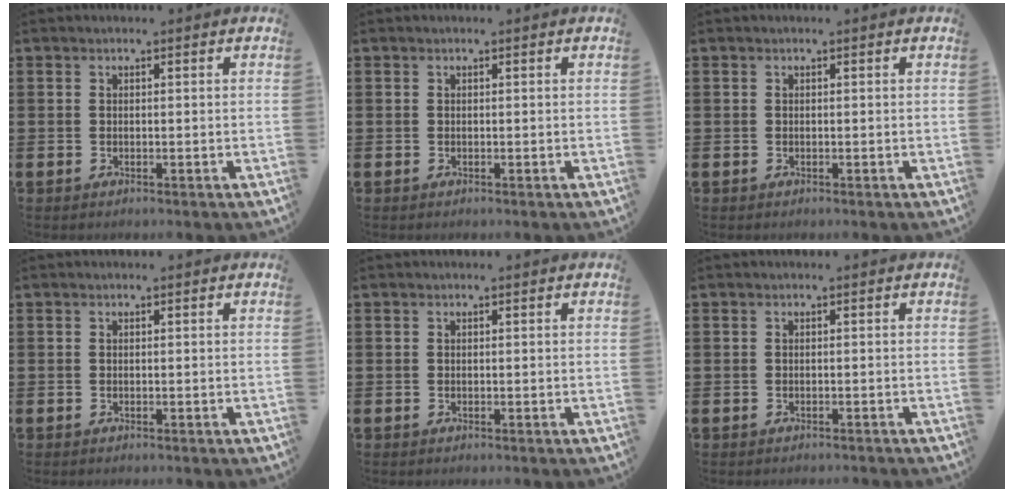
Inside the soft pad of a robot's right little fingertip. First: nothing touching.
{"total": 0.0}
{"total": 0.0}
{"total": 0.0}
{"total": 0.0}
{"total": 0.0}